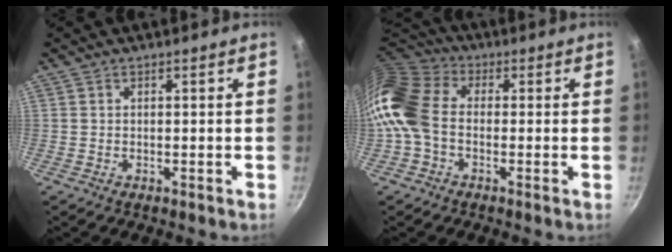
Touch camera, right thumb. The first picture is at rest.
{"total": 11.4, "force": [-1.3, 8.1, 7.9], "torque": [-0.142, 0.027, -0.047]}